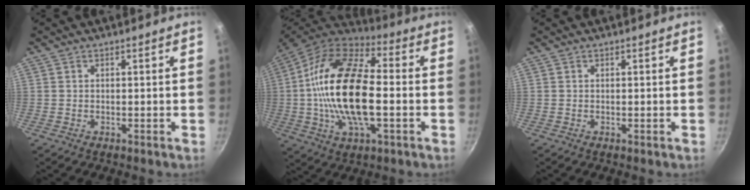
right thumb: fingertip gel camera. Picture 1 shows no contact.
{"total": 22.6, "force": [-1.3, 10.8, 19.8], "torque": [-0.371, 0.029, -0.039]}
{"total": 0.0}